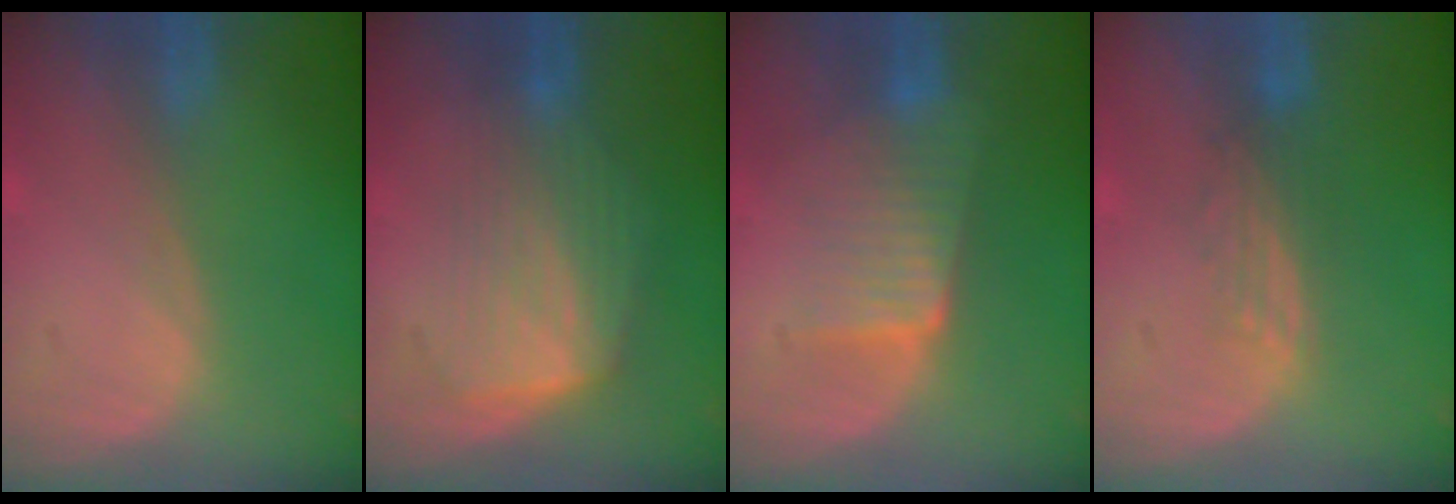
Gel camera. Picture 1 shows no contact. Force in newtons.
{"total": 7.0, "press": 6.4, "slide": 2.8}
{"total": 6.0, "press": 5.8, "slide": 1.7}
{"total": 2.8, "press": 2.6, "slide": 1.2}